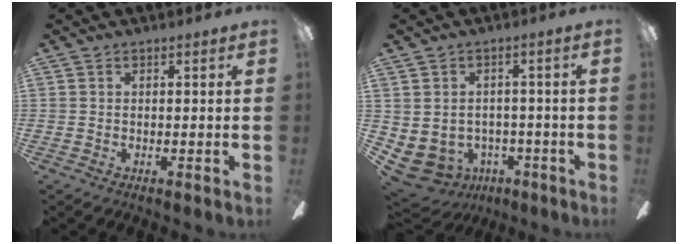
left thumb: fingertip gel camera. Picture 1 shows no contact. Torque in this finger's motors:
{"motor_torque": [0.04, 2.20, 0.41, -0.26, 0.13]}